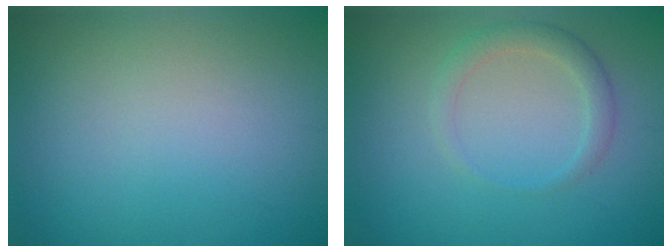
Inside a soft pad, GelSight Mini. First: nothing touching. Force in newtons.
{"total": 2.0, "press": 2.0, "slide": 0.2}